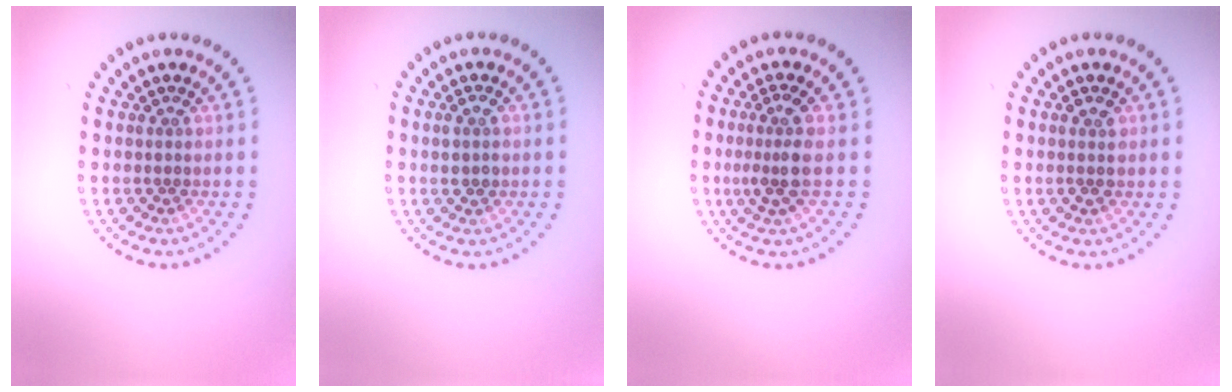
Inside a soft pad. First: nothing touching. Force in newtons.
{"total": 1.5, "press": 1.5, "slide": 0.3}
{"total": 2.6, "press": 2.2, "slide": 1.5}
{"total": 1.5, "press": 1.5, "slide": 0.2}